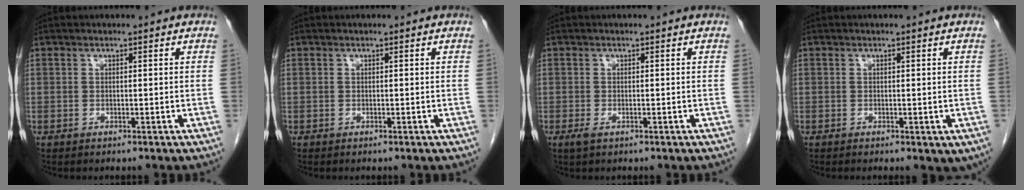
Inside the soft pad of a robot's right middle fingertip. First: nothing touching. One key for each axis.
{"total": 0.0}
{"total": 1.1, "fx": -0.5, "fy": 0.4, "fz": 0.9, "tx": -0.016, "ty": -0.001, "tz": -0.004}
{"total": 2.4, "fx": -0.7, "fy": 1.2, "fz": 2.0, "tx": -0.019, "ty": -0.003, "tz": -0.005}